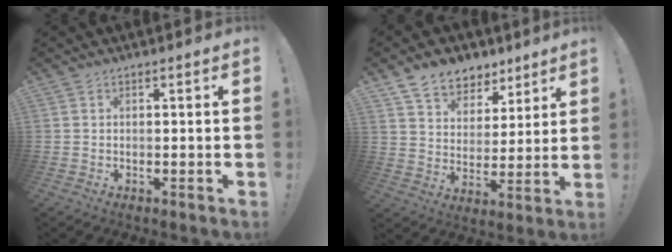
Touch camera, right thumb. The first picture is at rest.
{"total": 10.2, "force": [7.7, 6.4, 2.3], "torque": [-0.041, -0.055, 0.150]}